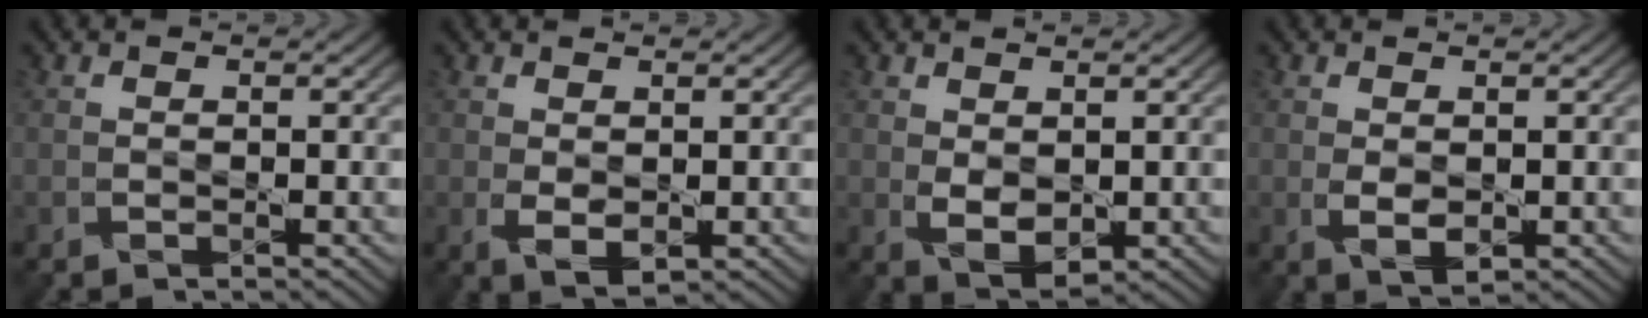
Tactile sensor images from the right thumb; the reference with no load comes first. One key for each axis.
{"total": 2.8, "fx": 0.0, "fy": 1.7, "fz": 2.2, "tx": -0.051, "ty": -0.008, "tz": 0.006}
{"total": 3.3, "fx": 0.6, "fy": 2.0, "fz": 2.5, "tx": -0.055, "ty": -0.007, "tz": 0.016}
{"total": 2.8, "fx": 0.0, "fy": 1.7, "fz": 2.3, "tx": -0.052, "ty": -0.006, "tz": 0.004}